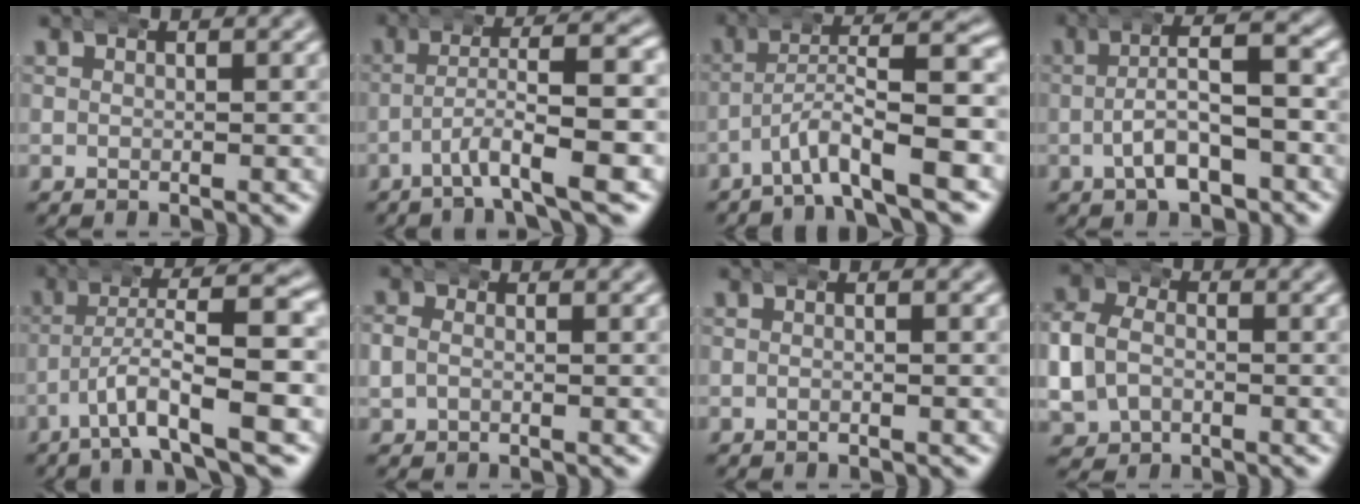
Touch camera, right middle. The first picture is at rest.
{"total": 5.1, "force": [-1.8, 0.7, 4.7], "torque": [-0.078, 0.002, -0.027]}
{"total": 6.7, "force": [-2.8, 1.7, 5.8], "torque": [-0.089, 0.004, -0.044]}
{"total": 4.1, "force": [-1.1, 1.5, 3.7], "torque": [-0.052, 0.007, -0.019]}
{"total": 7.0, "force": [-2.4, 1.6, 6.4], "torque": [-0.107, 0.002, -0.038]}
{"total": 1.8, "force": [-0.2, 1.5, 0.9], "torque": [-0.024, 0.004, -0.005]}
{"total": 0.7, "force": [-0.2, 0.2, 0.6], "torque": [-0.008, 0.006, -0.009]}
{"total": 5.6, "force": [-0.6, 5.0, 2.4], "torque": [-0.077, -0.017, -0.006]}